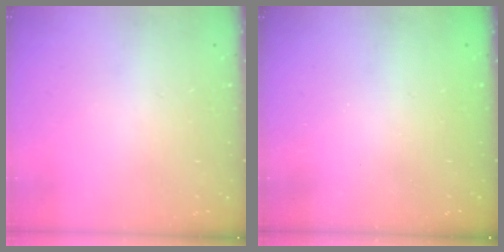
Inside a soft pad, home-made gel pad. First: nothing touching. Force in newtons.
{"total": 2.6, "press": 2.5, "slide": 0.9}